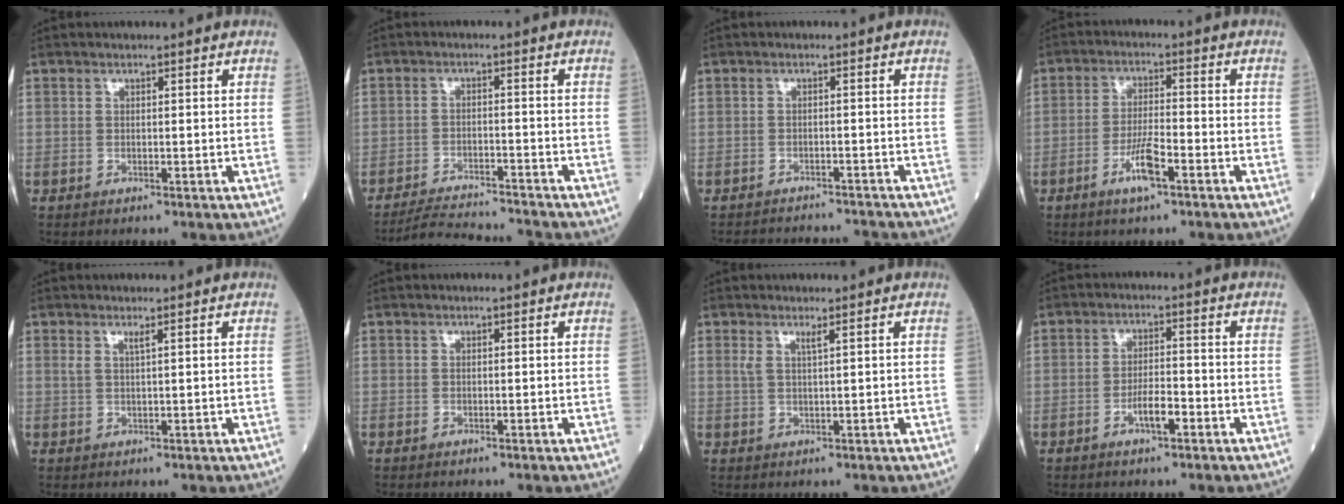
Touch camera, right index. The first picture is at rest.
{"total": 8.8, "force": [-8.6, -0.4, 1.7], "torque": [-0.027, -0.005, -0.142]}
{"total": 8.3, "force": [-8.2, 1.3, 0.8], "torque": [-0.013, 0.010, -0.101]}
{"total": 5.3, "force": [-2.9, 0.6, 4.5], "torque": [-0.089, -0.004, -0.056]}
{"total": 1.2, "force": [0.7, -0.2, 0.9], "torque": [-0.026, -0.001, 0.016]}
{"total": 0.0}
{"total": 1.5, "force": [0.9, -0.2, 1.1], "torque": [-0.029, -0.001, 0.020]}
{"total": 3.7, "force": [-1.8, 0.9, 3.1], "torque": [-0.055, 0.004, -0.033]}